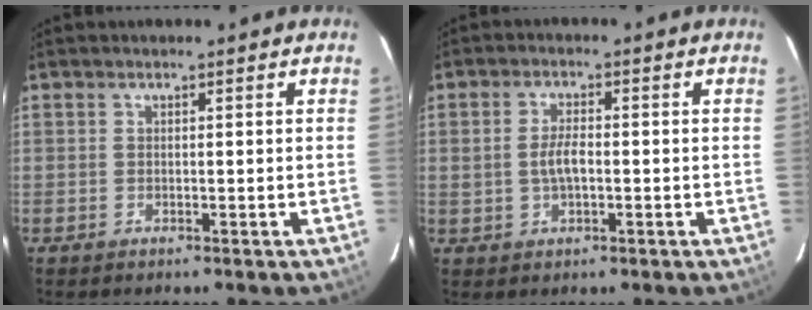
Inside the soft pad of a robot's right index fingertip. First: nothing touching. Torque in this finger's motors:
{"motor_torque": [0.13, 0.09, 0.22, 0.07]}